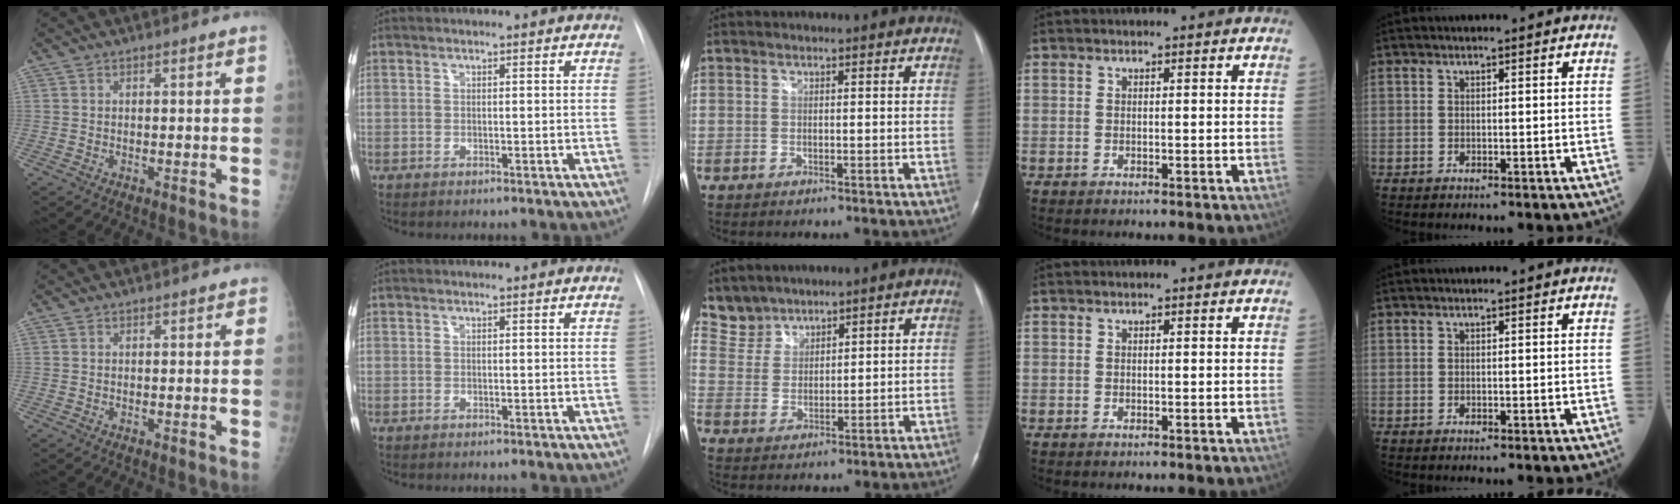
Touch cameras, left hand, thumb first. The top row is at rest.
{"middle": {"total": 5.2, "force": [4.7, 2.0, -0.7], "torque": [0.013, 0.007, 0.104]}}